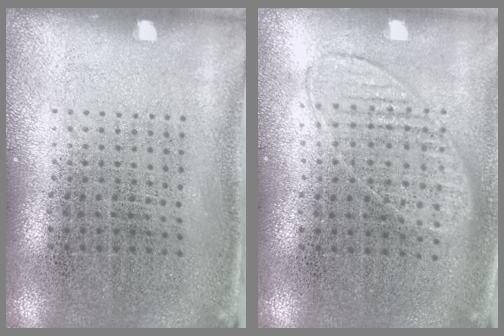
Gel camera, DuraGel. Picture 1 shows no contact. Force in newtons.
{"total": 0.8, "press": 0.8, "slide": 0.3}